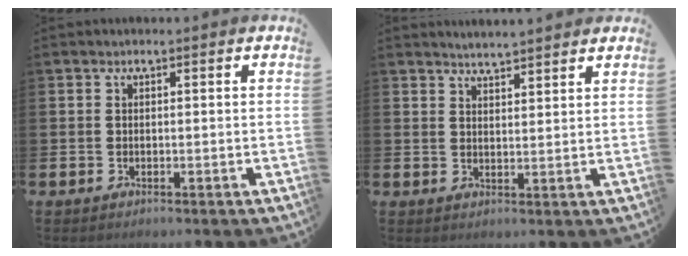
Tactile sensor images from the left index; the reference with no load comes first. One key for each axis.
{"total": 3.4, "fx": 3.4, "fy": -0.2, "fz": -0.2, "tx": -0.004, "ty": -0.019, "tz": 0.062}